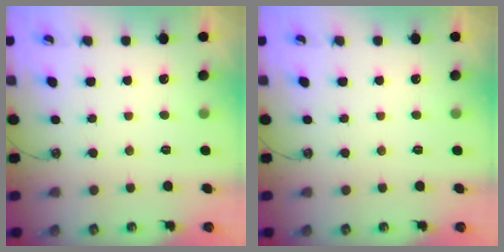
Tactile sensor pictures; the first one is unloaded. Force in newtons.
{"total": 0.0}